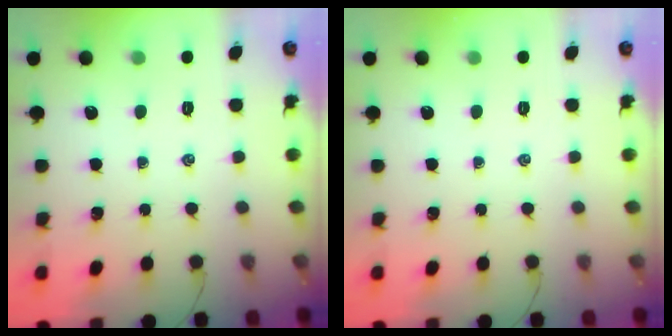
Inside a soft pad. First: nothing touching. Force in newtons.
{"total": 0.0}